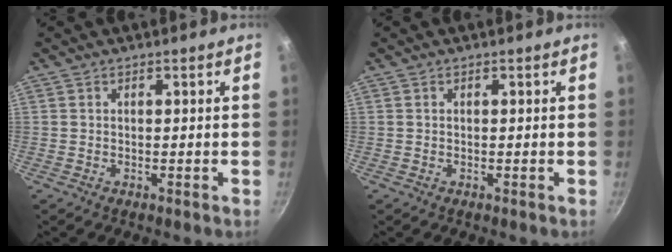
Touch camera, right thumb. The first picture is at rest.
{"total": 0.0}